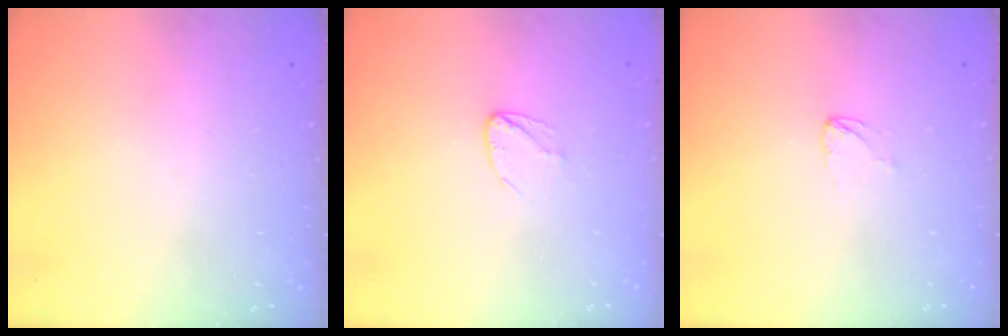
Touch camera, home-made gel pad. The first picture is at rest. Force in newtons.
{"total": 3.6, "press": 3.6, "slide": 0.4}
{"total": 3.0, "press": 3.0, "slide": 0.1}